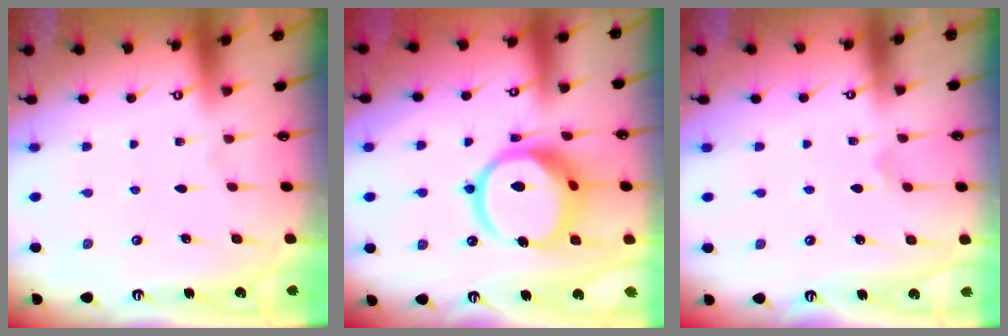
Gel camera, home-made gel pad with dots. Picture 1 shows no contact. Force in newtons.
{"total": 16.4, "press": 16.3, "slide": 1.9}
{"total": 2.9, "press": 2.9, "slide": 0.1}